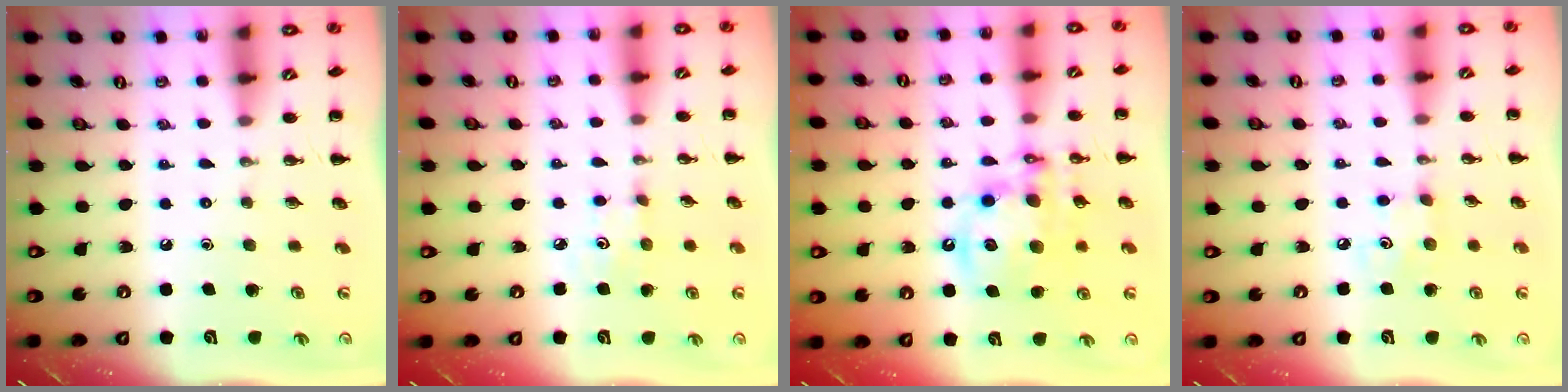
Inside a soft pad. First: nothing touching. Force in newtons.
{"total": 3.7, "press": 3.6, "slide": 1.1}
{"total": 13.9, "press": 13.5, "slide": 3.3}
{"total": 3.0, "press": 3.0, "slide": 0.6}